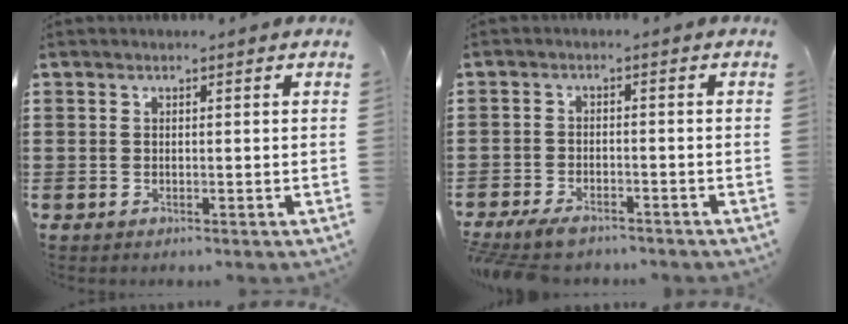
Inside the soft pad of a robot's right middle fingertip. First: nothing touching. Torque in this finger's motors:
{"motor_torque": [2.14, 0.00, 0.76, 0.21]}